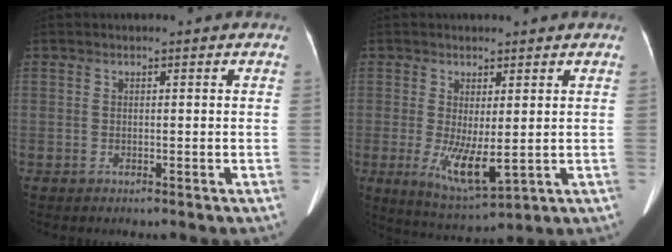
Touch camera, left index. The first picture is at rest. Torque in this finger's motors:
{"motor_torque": [1.04, 0.14, 0.46, 0.20]}